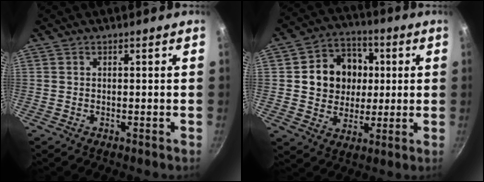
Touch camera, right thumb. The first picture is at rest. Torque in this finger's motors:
{"motor_torque": [-0.70, 1.09, 0.01, -0.27, 0.19]}